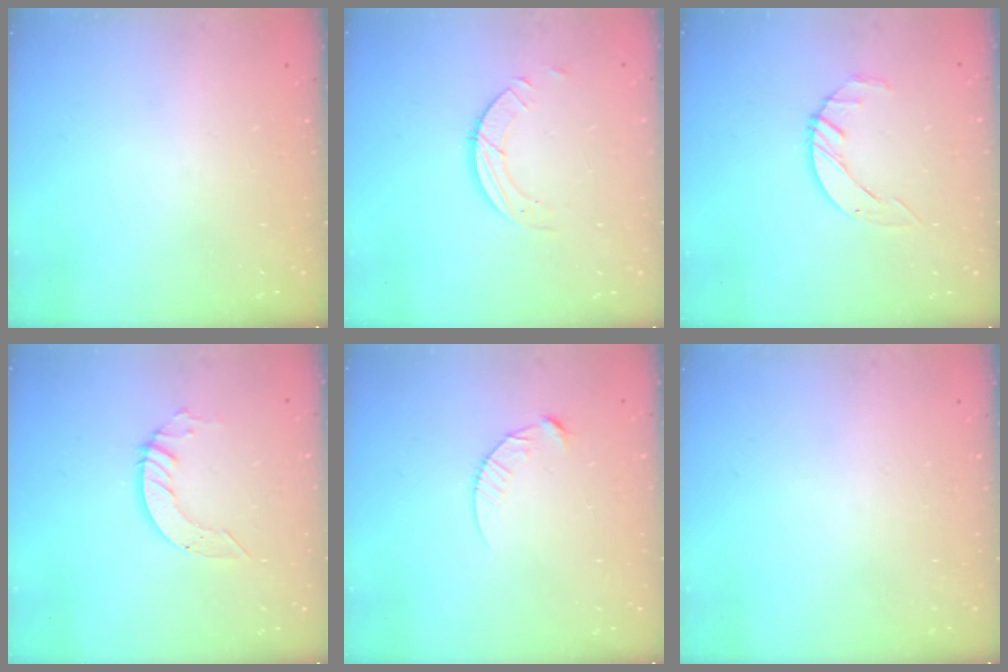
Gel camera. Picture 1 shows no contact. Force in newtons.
{"total": 4.0, "press": 4.0, "slide": 0.4}
{"total": 3.2, "press": 3.2, "slide": 0.4}
{"total": 5.2, "press": 5.2, "slide": 0.3}
{"total": 4.3, "press": 4.3, "slide": 0.4}
{"total": 0.0}